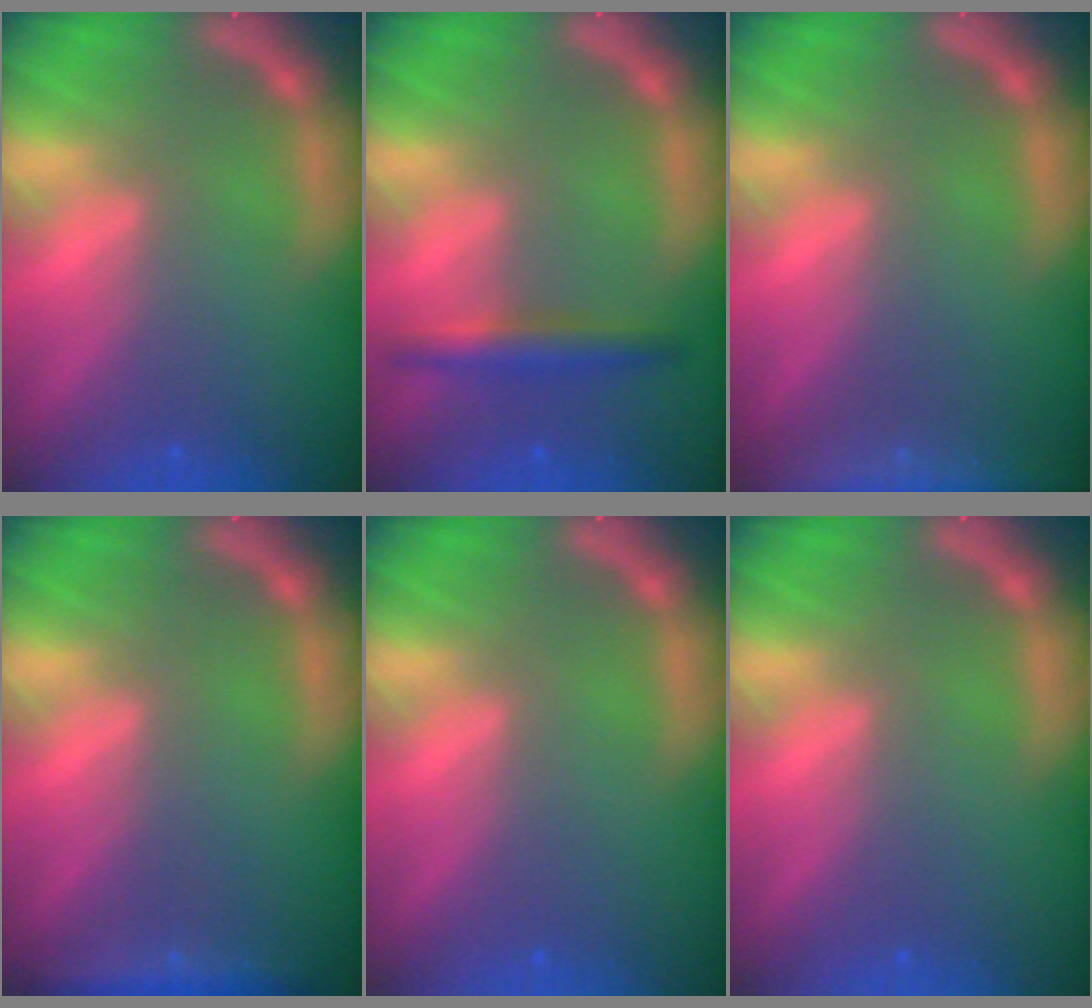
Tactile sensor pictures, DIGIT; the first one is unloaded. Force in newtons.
{"total": 3.0}
{"total": 9.0}
{"total": 2.4}
{"total": 0.0}
{"total": 0.0}